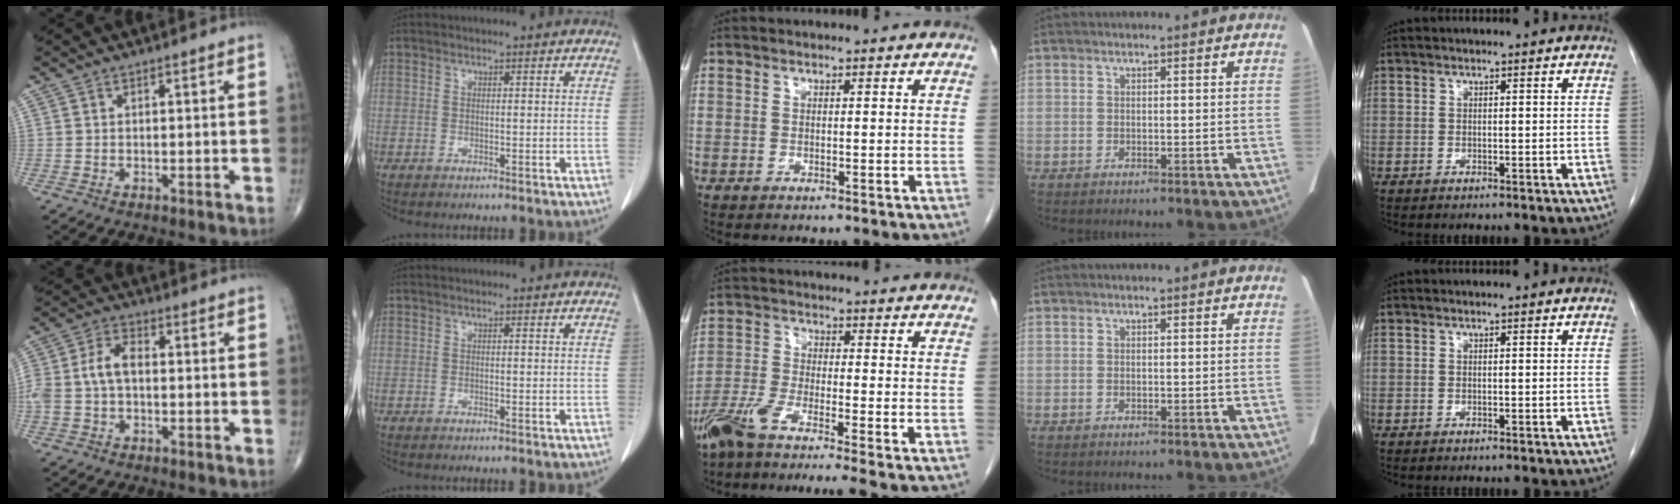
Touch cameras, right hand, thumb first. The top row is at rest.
{"thumb": {"total": 7.5, "force": [-0.3, 4.6, 5.9], "torque": [-0.133, 0.025, -0.010]}, "middle": {"total": 8.4, "force": [-6.9, -1.1, 4.8], "torque": [-0.090, -0.025, -0.122]}}